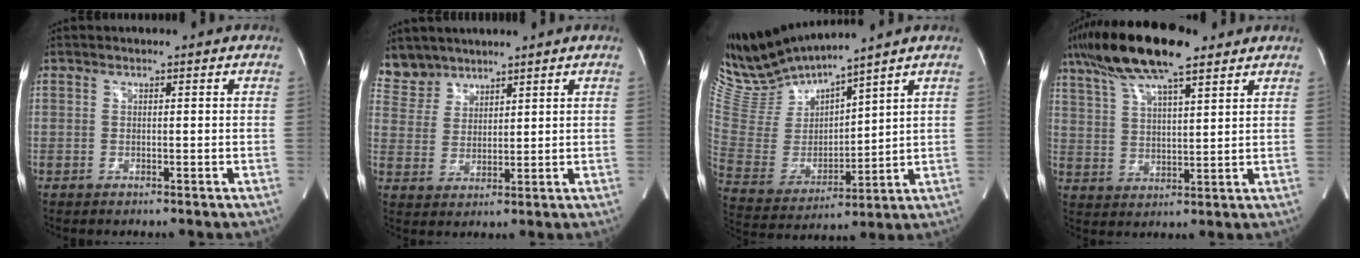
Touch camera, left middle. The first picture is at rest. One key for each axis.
{"total": 5.3, "fx": 4.7, "fy": 2.4, "fz": -0.2, "tx": 0.003, "ty": 0.005, "tz": 0.105}
{"total": 12.3, "fx": 11.9, "fy": -0.2, "fz": 3.1, "tx": -0.083, "ty": -0.005, "tz": 0.256}
{"total": 15.1, "fx": 10.8, "fy": 2.9, "fz": 10.2, "tx": -0.201, "ty": 0.029, "tz": 0.194}